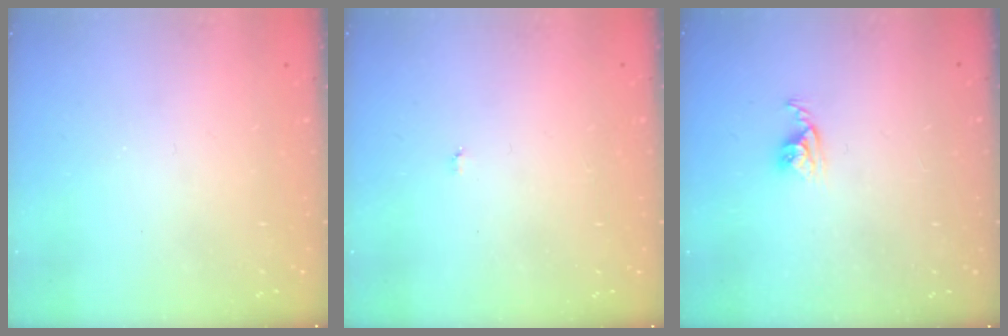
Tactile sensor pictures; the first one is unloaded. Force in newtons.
{"total": 3.4, "press": 3.4, "slide": 0.4}
{"total": 4.3, "press": 4.3, "slide": 0.1}